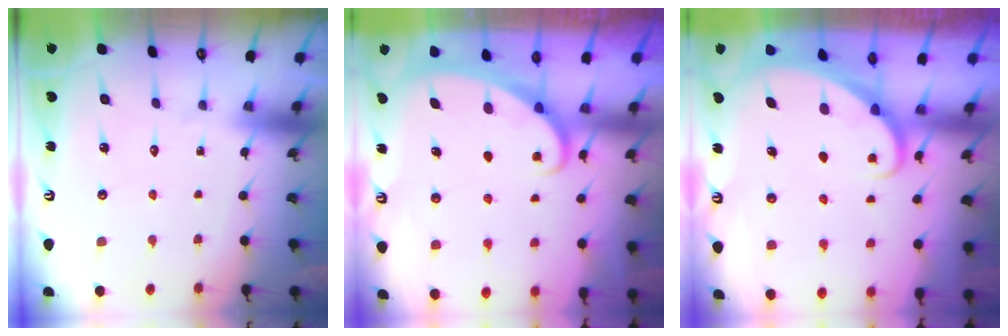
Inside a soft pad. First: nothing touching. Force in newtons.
{"total": 2.1, "press": 2.1, "slide": 0.1}
{"total": 1.9, "press": 1.9, "slide": 0.1}